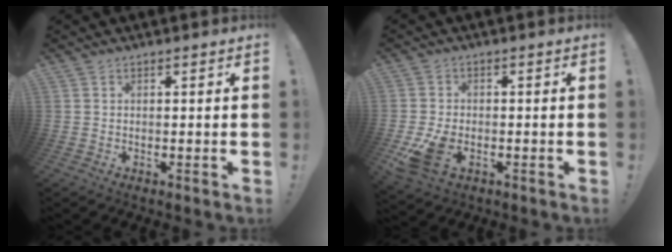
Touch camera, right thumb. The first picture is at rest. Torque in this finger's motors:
{"motor_torque": [1.50, 1.08, 0.60, -0.54, 0.34]}